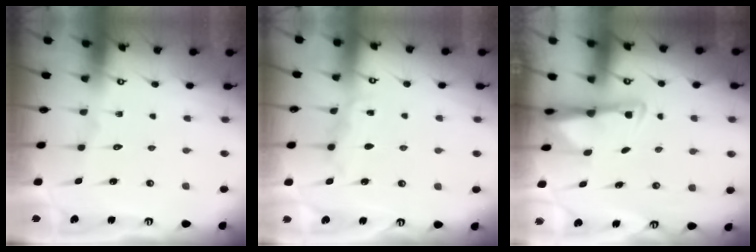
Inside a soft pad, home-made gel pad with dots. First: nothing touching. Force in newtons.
{"total": 5.2, "press": 5.2, "slide": 0.2}
{"total": 2.7, "press": 2.6, "slide": 0.5}